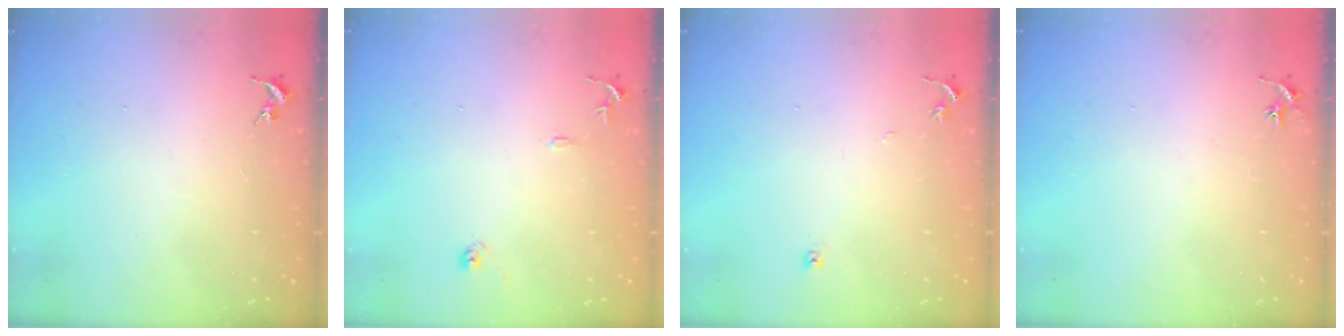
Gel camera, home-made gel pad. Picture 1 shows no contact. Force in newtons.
{"total": 9.1, "press": 9.1, "slide": 0.8}
{"total": 4.6, "press": 4.6, "slide": 0.5}
{"total": 2.9, "press": 2.9, "slide": 0.3}